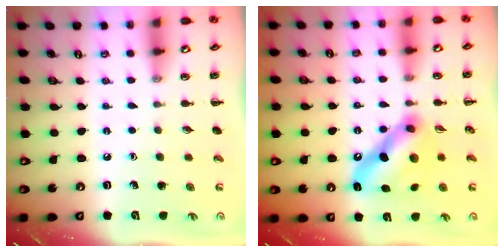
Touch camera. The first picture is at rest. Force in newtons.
{"total": 12.1, "press": 12.1, "slide": 0.3}